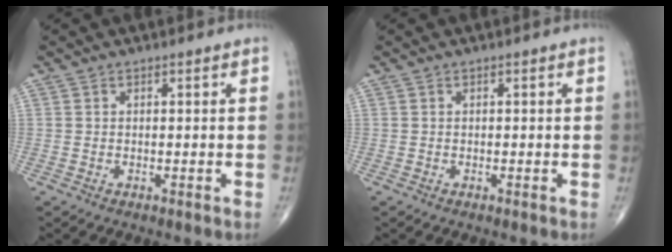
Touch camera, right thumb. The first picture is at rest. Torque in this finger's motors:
{"motor_torque": [0.06, 0.00, -0.03, -0.01, 0.01]}